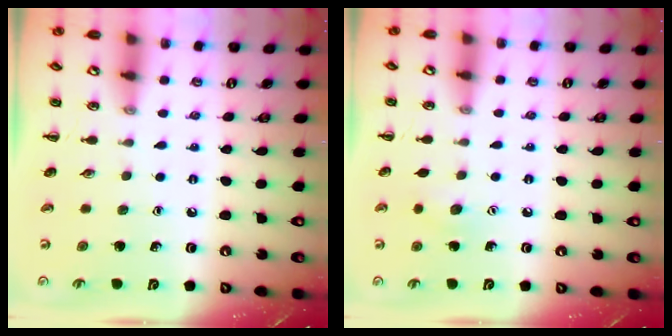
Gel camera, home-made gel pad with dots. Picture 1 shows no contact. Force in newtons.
{"total": 5.9, "press": 5.7, "slide": 1.2}